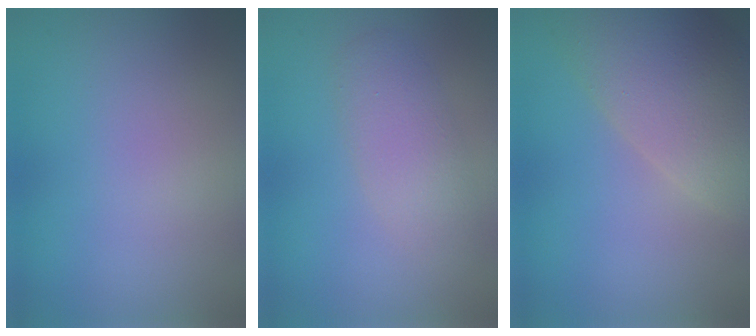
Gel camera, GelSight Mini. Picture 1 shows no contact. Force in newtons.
{"total": 3.0, "press": 3.0, "slide": 0.3}
{"total": 8.1, "press": 8.0, "slide": 1.0}